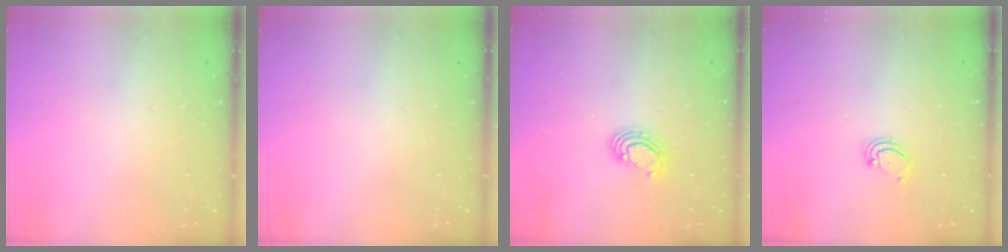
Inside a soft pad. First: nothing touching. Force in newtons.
{"total": 0.0}
{"total": 5.1, "press": 5.1, "slide": 0.3}
{"total": 2.5, "press": 2.5, "slide": 0.3}